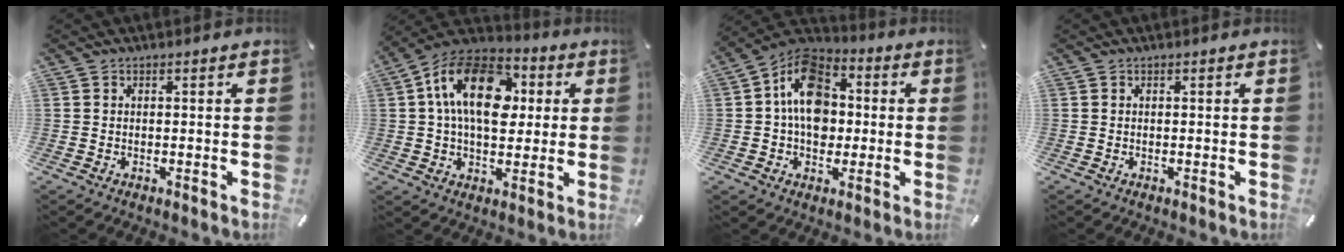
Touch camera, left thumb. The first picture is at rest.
{"total": 18.9, "force": [3.5, 12.7, 13.5], "torque": [-0.250, 0.003, 0.057]}
{"total": 13.7, "force": [-0.1, 10.5, 8.7], "torque": [-0.150, 0.015, -0.005]}
{"total": 0.0}